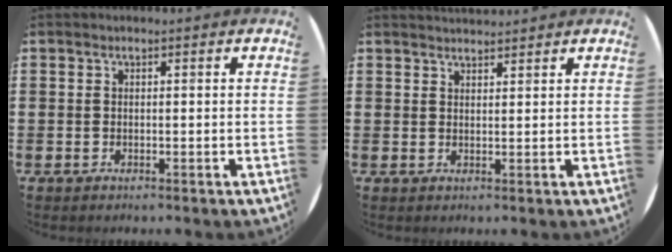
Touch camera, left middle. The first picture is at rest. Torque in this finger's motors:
{"motor_torque": [0.40, -0.44, -0.02, -0.01]}